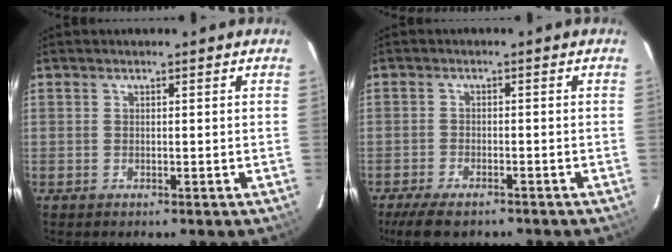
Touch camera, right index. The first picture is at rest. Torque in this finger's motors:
{"motor_torque": [0.66, -0.57, 0.30, 0.02]}